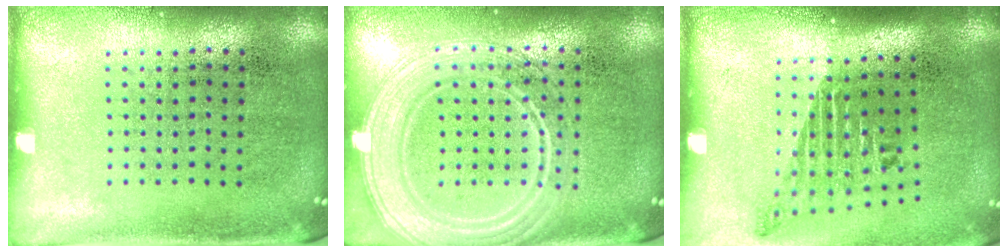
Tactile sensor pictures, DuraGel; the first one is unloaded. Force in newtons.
{"total": 3.8, "press": 3.7, "slide": 0.6}
{"total": 1.8, "press": 1.2, "slide": 1.4}